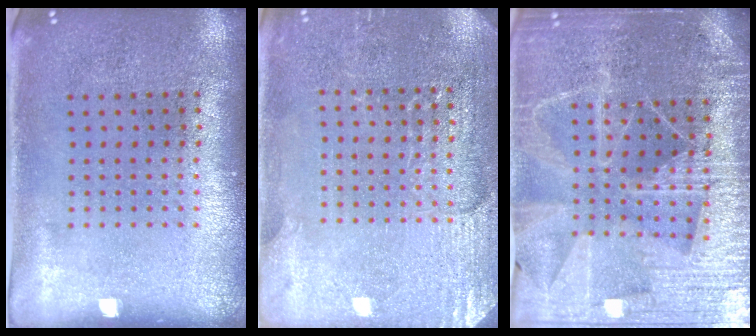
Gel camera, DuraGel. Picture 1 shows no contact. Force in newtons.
{"total": 2.9, "press": 2.8, "slide": 0.3}
{"total": 5.1, "press": 4.6, "slide": 2.3}